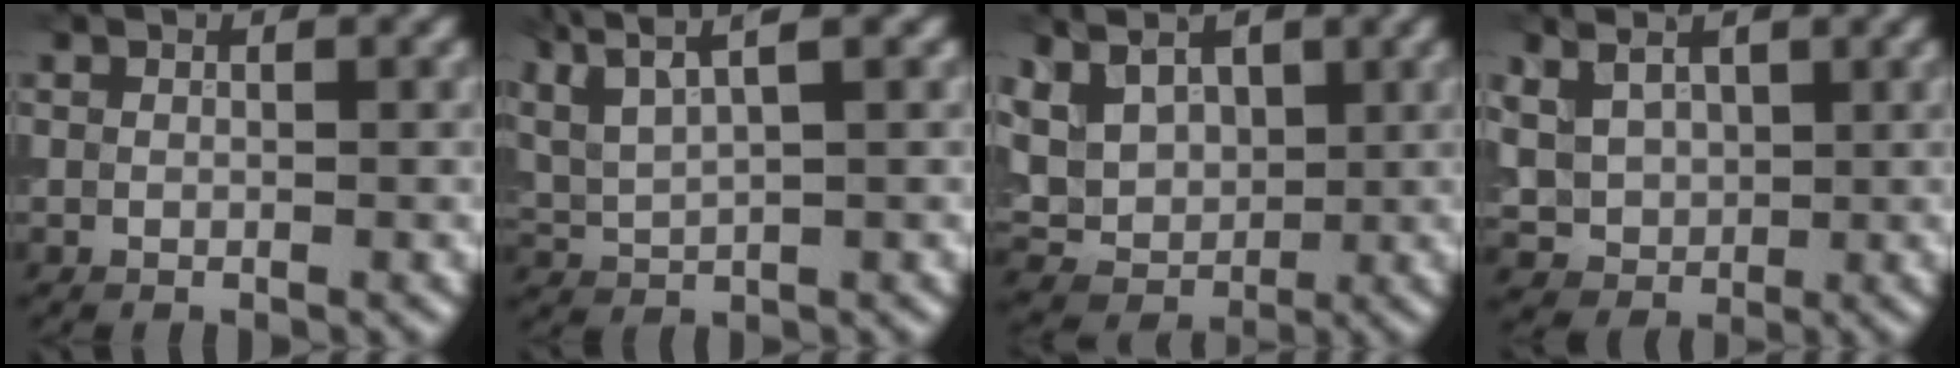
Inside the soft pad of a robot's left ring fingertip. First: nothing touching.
{"total": 5.6, "force": [3.9, 1.3, 3.9], "torque": [-0.085, 0.015, 0.067]}
{"total": 6.1, "force": [2.5, 4.5, 3.2], "torque": [-0.083, 0.009, 0.041]}
{"total": 3.6, "force": [1.5, 2.7, 1.7], "torque": [-0.053, 0.000, 0.039]}